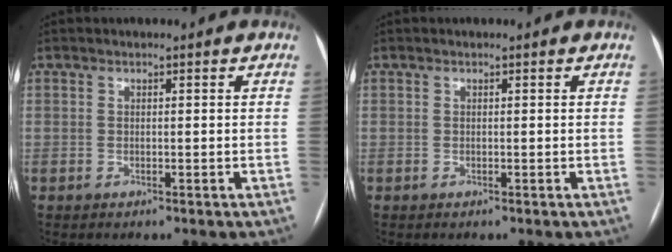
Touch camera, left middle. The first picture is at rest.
{"total": 0.0}